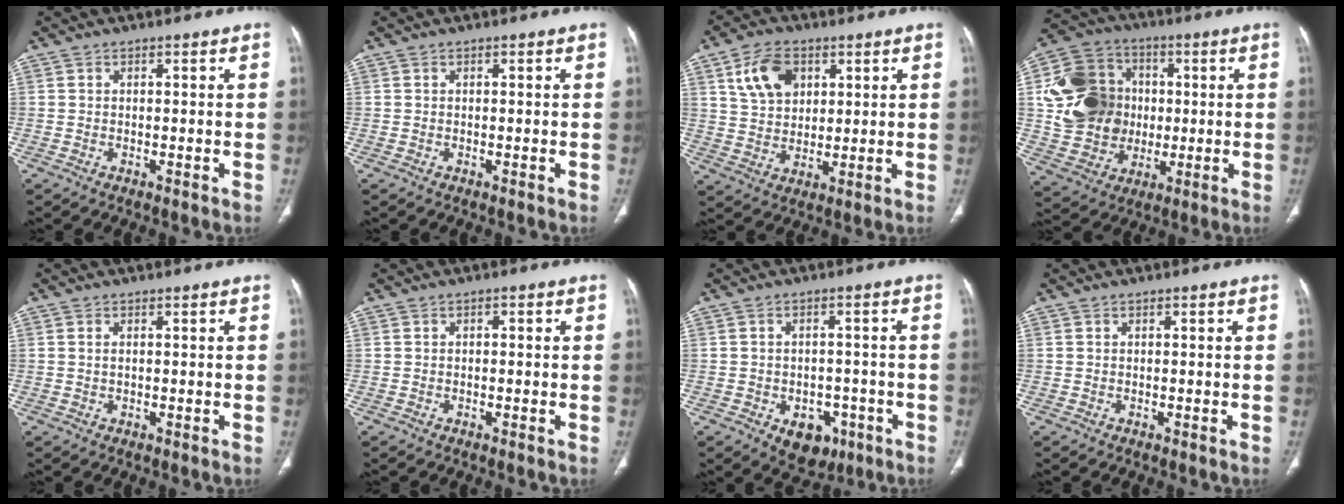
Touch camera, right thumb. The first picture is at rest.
{"total": 0.0}
{"total": 9.6, "force": [4.1, 6.6, 5.7], "torque": [-0.085, -0.011, 0.079]}
{"total": 18.6, "force": [1.2, 15.8, 9.7], "torque": [-0.160, 0.018, 0.033]}
{"total": 0.8, "force": [0.1, 0.4, 0.7], "torque": [-0.017, 0.001, 0.004]}
{"total": 0.6, "force": [-0.1, 0.4, 0.4], "torque": [-0.004, 0.003, -0.003]}
{"total": 7.5, "force": [-3.2, 5.3, 4.1], "torque": [-0.027, 0.017, -0.034]}
{"total": 0.0}